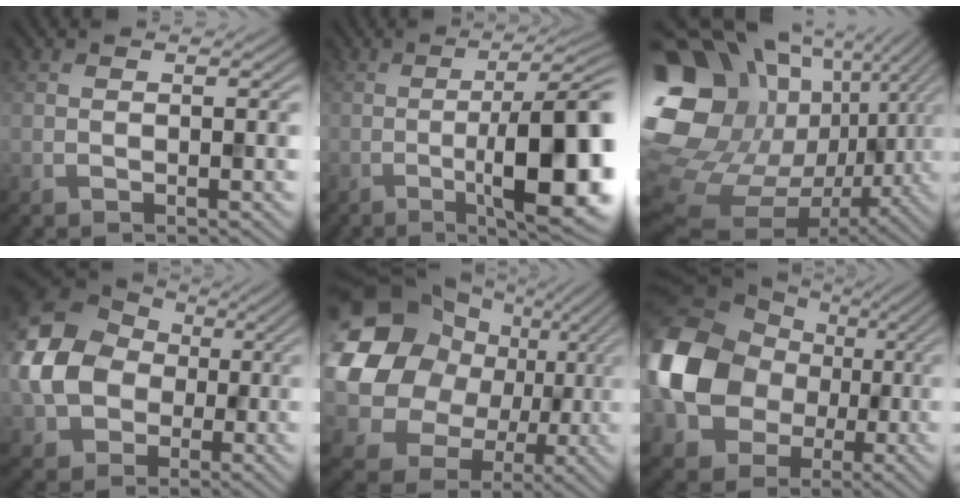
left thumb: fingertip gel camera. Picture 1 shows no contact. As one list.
[{"total": 14.1, "force": [-3.1, 3.7, 13.3], "torque": [-0.170, -0.005, -0.043]}, {"total": 18.8, "force": [3.5, 15.1, 10.7], "torque": [-0.280, -0.010, 0.093]}, {"total": 9.5, "force": [-0.8, 8.3, 4.7], "torque": [-0.133, -0.004, -0.023]}, {"total": 21.2, "force": [3.8, 18.4, 9.9], "torque": [-0.246, -0.004, 0.064]}, {"total": 16.0, "force": [-1.4, 13.9, 7.8], "torque": [-0.223, -0.019, -0.046]}]